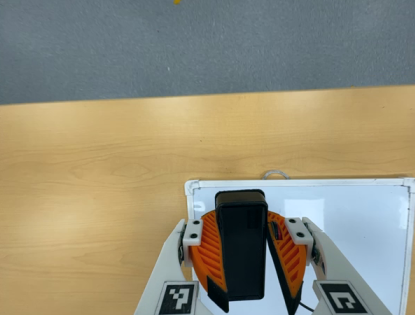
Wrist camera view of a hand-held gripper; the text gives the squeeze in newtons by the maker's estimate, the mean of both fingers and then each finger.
{"total": 10.3, "left": 10.2, "right": 10.4}